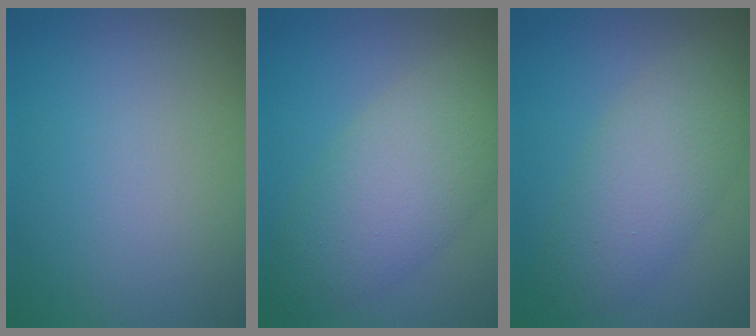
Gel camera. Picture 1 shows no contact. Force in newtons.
{"total": 7.2, "press": 7.2, "slide": 0.6}
{"total": 5.7, "press": 5.7, "slide": 0.1}